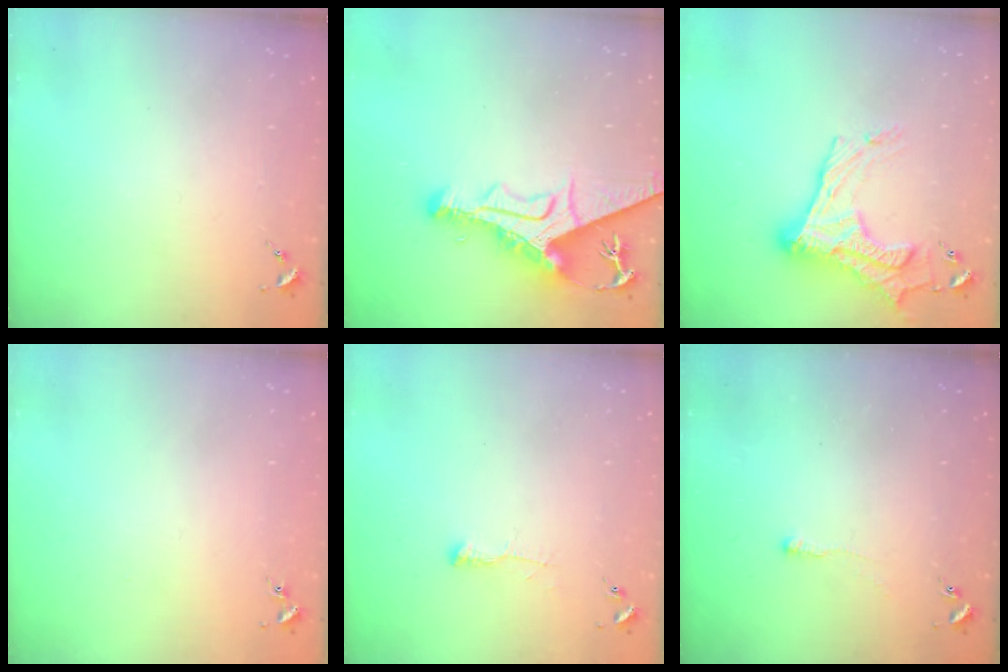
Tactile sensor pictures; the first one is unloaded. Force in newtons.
{"total": 13.4, "press": 13.4, "slide": 1.3}
{"total": 19.3, "press": 19.3, "slide": 1.3}
{"total": 0.6, "press": 0.6, "slide": 0.1}
{"total": 5.5, "press": 5.5, "slide": 0.5}
{"total": 2.5, "press": 2.5, "slide": 0.5}